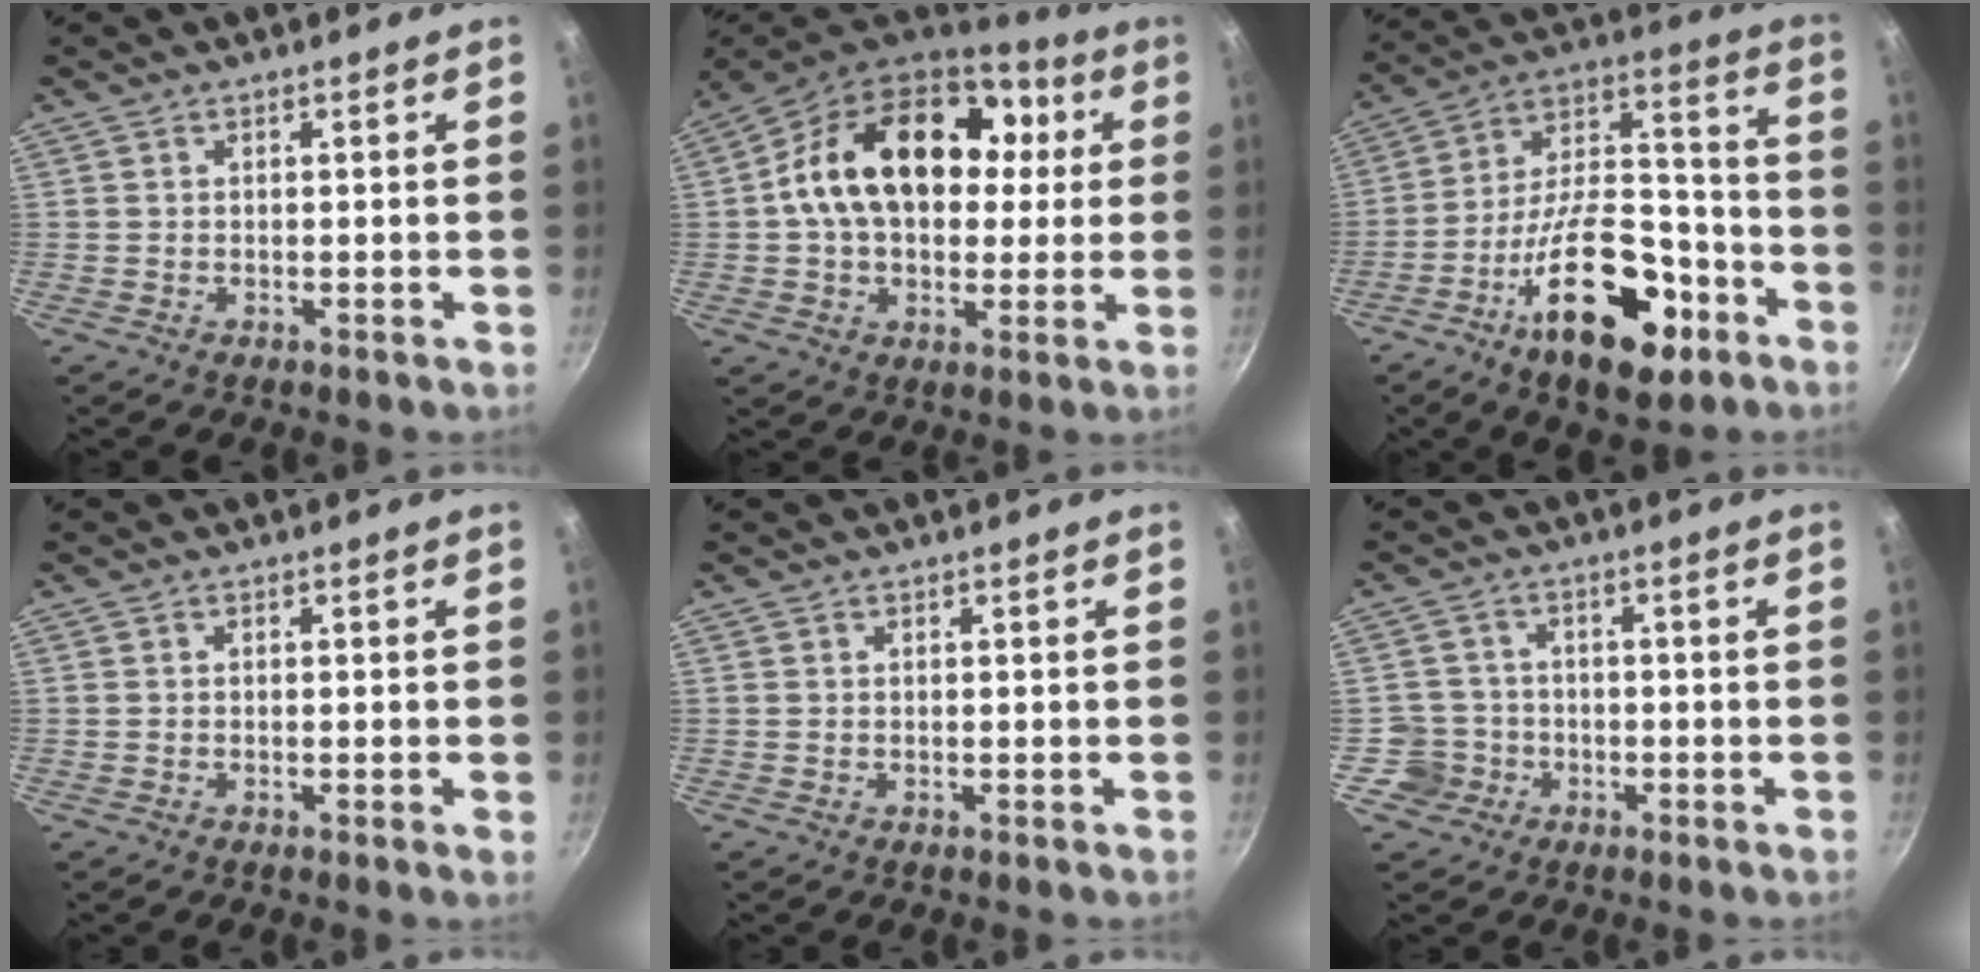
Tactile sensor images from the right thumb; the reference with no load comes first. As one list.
[{"total": 23.8, "force": [4.4, 16.3, 16.8], "torque": [-0.258, 0.027, 0.063]}, {"total": 22.9, "force": [-10.9, 10.8, 17.0], "torque": [-0.236, 0.072, -0.175]}, {"total": 0.8, "force": [-0.2, -0.2, 0.7], "torque": [-0.013, -0.004, -0.004]}, {"total": 0.0}, {"total": 4.9, "force": [-1.7, 4.6, 0.0], "torque": [0.028, 0.028, -0.032]}]